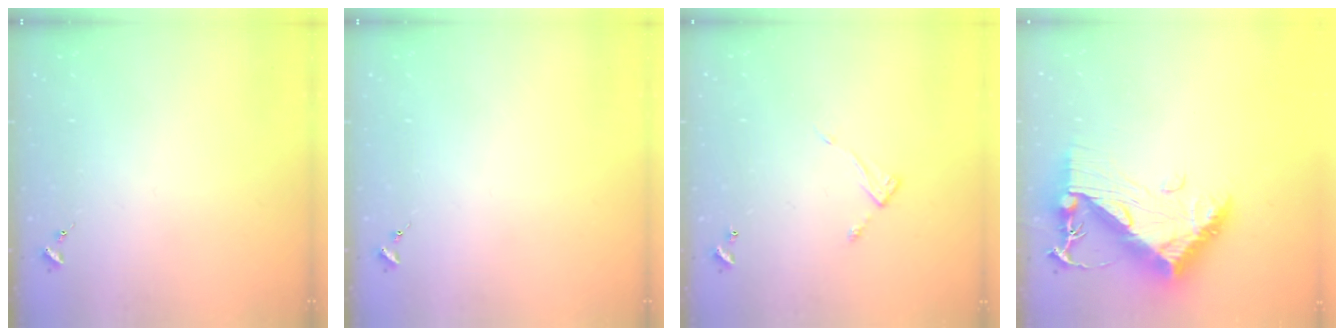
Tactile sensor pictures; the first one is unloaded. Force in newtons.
{"total": 0.0}
{"total": 5.1, "press": 5.1, "slide": 0.4}
{"total": 13.5, "press": 13.5, "slide": 1.2}